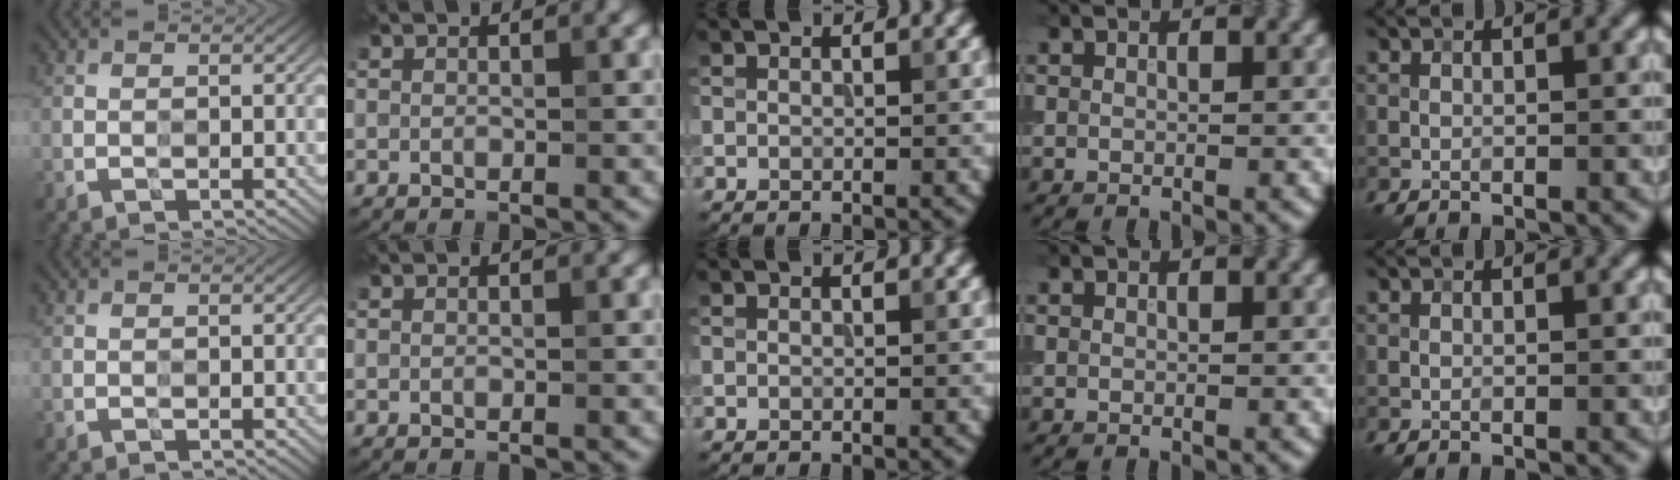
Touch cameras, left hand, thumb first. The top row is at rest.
{}